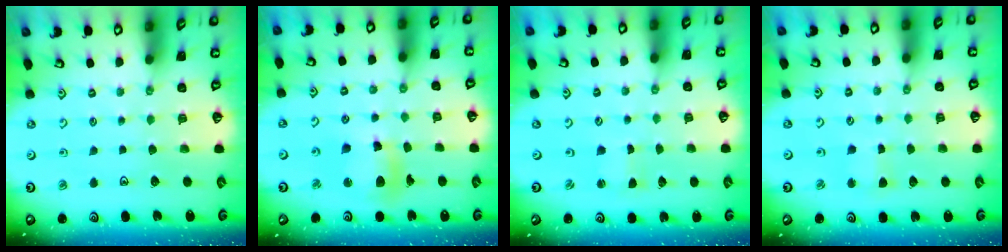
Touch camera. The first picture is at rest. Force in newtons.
{"total": 12.3, "press": 12.1, "slide": 2.3}
{"total": 0.7, "press": 0.7, "slide": 0.0}
{"total": 2.7, "press": 2.6, "slide": 0.3}